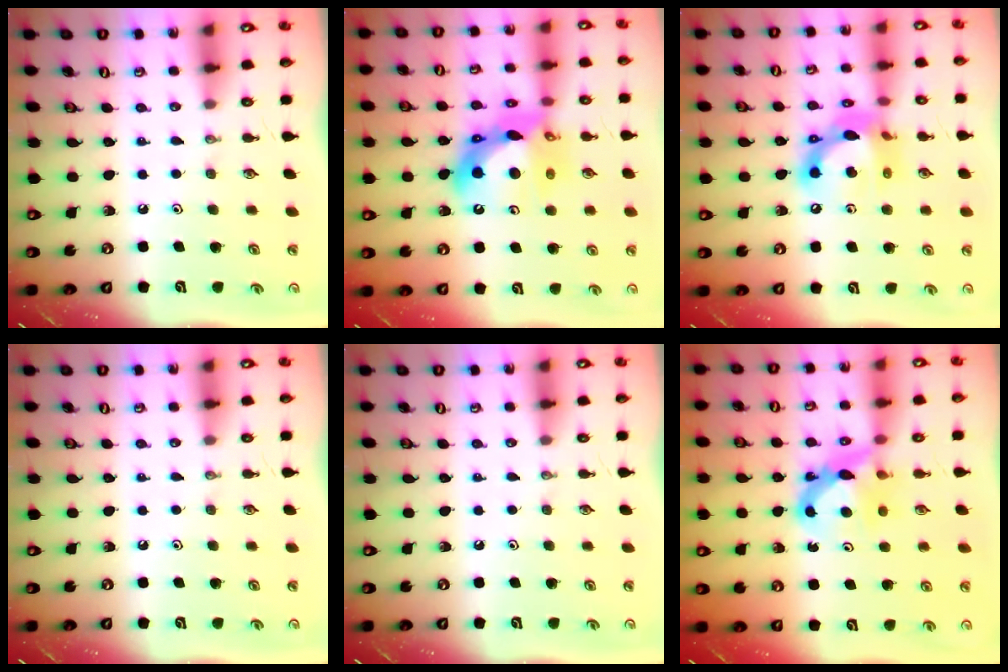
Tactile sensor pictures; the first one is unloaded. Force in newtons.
{"total": 16.6, "press": 16.5, "slide": 1.6}
{"total": 15.2, "press": 15.1, "slide": 1.4}
{"total": 0.0}
{"total": 0.0}
{"total": 7.2, "press": 7.2, "slide": 0.5}